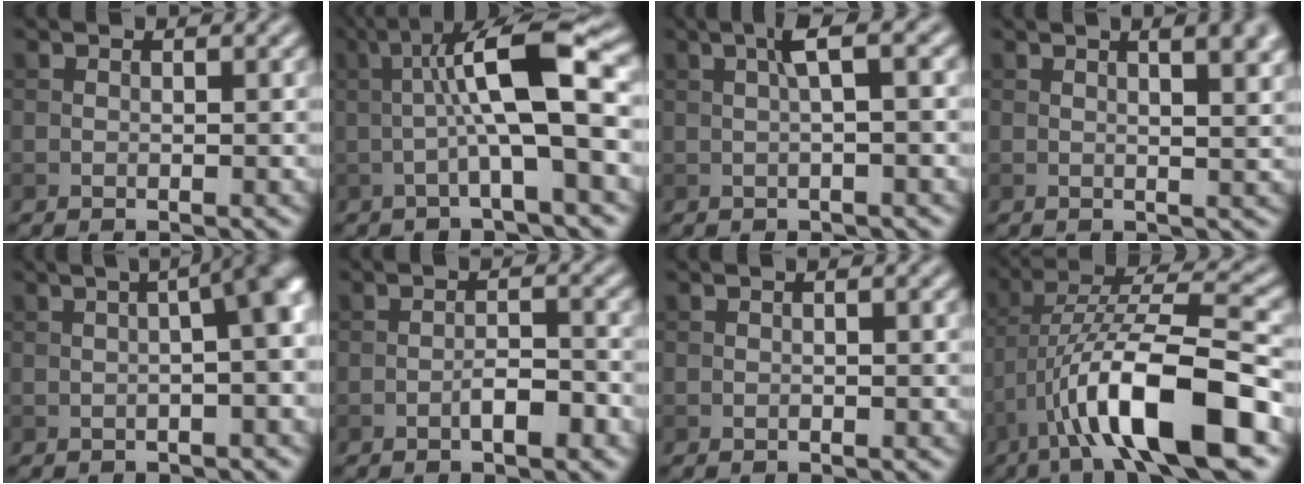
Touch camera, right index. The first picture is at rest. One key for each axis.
{"total": 9.3, "fx": 0.2, "fy": 1.6, "fz": 9.2, "tx": -0.141, "ty": 0.025, "tz": -0.005}
{"total": 3.1, "fx": 0.7, "fy": 0.5, "fz": 3.0, "tx": -0.050, "ty": 0.016, "tz": 0.010}
{"total": 7.5, "fx": 3.2, "fy": 3.4, "fz": 5.9, "tx": -0.023, "ty": 0.042, "tz": 0.016}
{"total": 7.7, "fx": 0.7, "fy": 2.6, "fz": 7.2, "tx": -0.042, "ty": 0.028, "tz": -0.001}
{"total": 3.0, "fx": -1.4, "fy": 0.9, "fz": 2.5, "tx": -0.042, "ty": 0.006, "tz": -0.024}
{"total": 0.7, "fx": -0.1, "fy": 0.1, "fz": 0.6, "tx": -0.012, "ty": -0.002, "tz": -0.005}
{"total": 12.7, "fx": -5.4, "fy": 3.1, "fz": 11.1, "tx": -0.197, "ty": 0.016, "tz": -0.092}